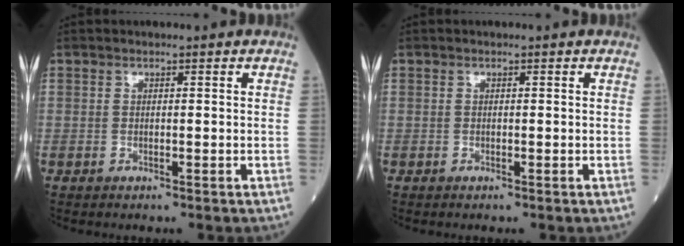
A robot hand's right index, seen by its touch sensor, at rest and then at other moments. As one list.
[{"total": 0.0}]